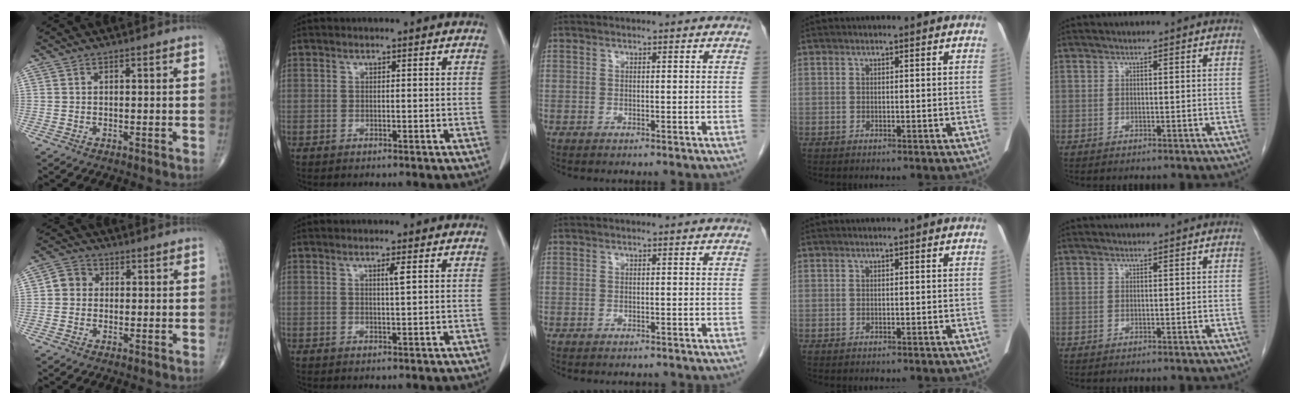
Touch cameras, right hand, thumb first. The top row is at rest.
{"thumb": {"total": 4.0, "force": [0.1, 3.6, 1.7], "torque": [-0.014, 0.010, -0.008]}, "index": {"total": 1.3, "force": [0.5, -0.3, 1.2], "torque": [-0.023, -0.003, 0.009]}, "middle": {"total": 2.0, "force": [-1.8, 0.7, 0.4], "torque": [-0.010, -0.002, -0.022]}}